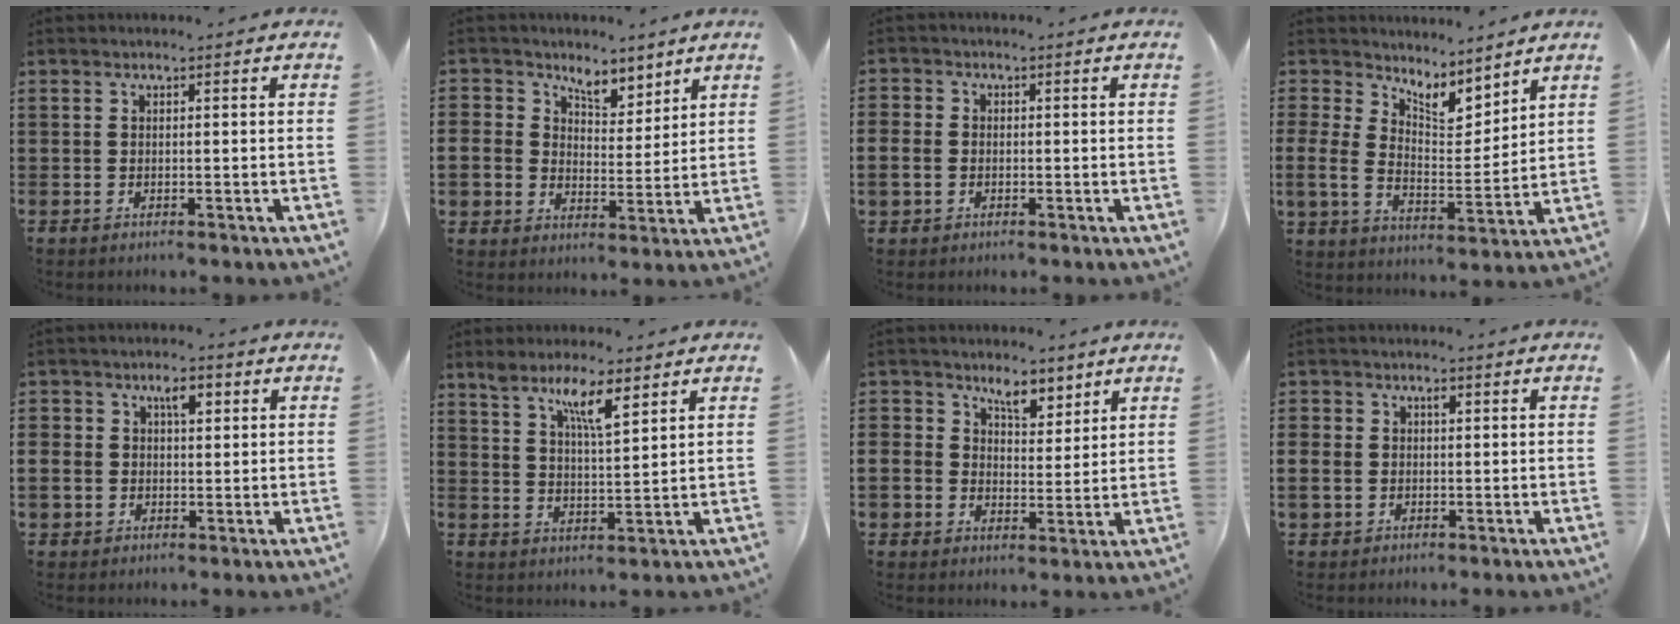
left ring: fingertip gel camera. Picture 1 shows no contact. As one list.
[{"total": 5.4, "force": [3.8, 3.7, -0.5], "torque": [-0.028, -0.018, 0.068]}, {"total": 2.6, "force": [-0.5, 2.4, 0.9], "torque": [-0.028, 0.006, -0.014]}, {"total": 6.2, "force": [5.2, 2.5, 2.4], "torque": [-0.063, -0.027, 0.091]}, {"total": 4.5, "force": [0.8, 3.9, 2.0], "torque": [-0.055, 0.016, 0.009]}, {"total": 6.5, "force": [4.3, 1.3, 4.8], "torque": [-0.096, -0.002, 0.071]}, {"total": 5.4, "force": [3.5, 4.1, 0.6], "torque": [-0.040, 0.003, 0.061]}, {"total": 3.4, "force": [-0.2, 3.1, 1.2], "torque": [-0.034, 0.012, -0.006]}]